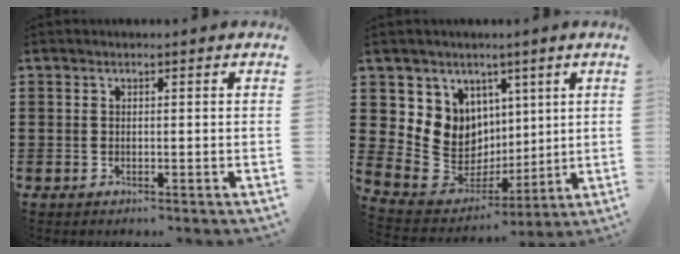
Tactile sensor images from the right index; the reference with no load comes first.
{"total": 9.6, "force": [2.1, 9.0, 2.6], "torque": [-0.081, -0.022, 0.049]}